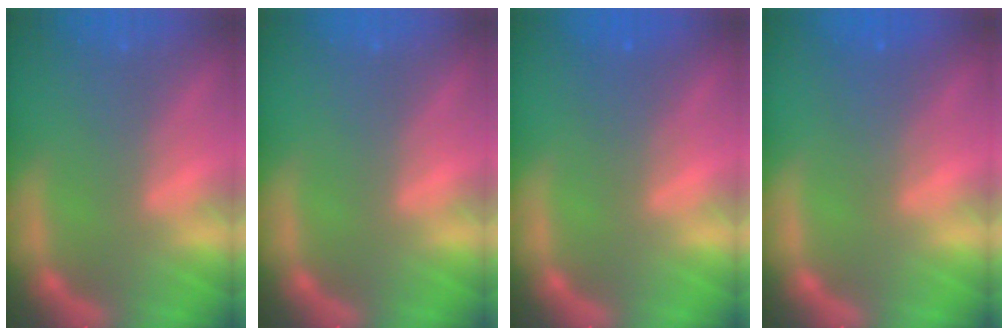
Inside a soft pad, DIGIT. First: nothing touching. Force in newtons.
{"total": 0.0}
{"total": 1.9}
{"total": 2.5}